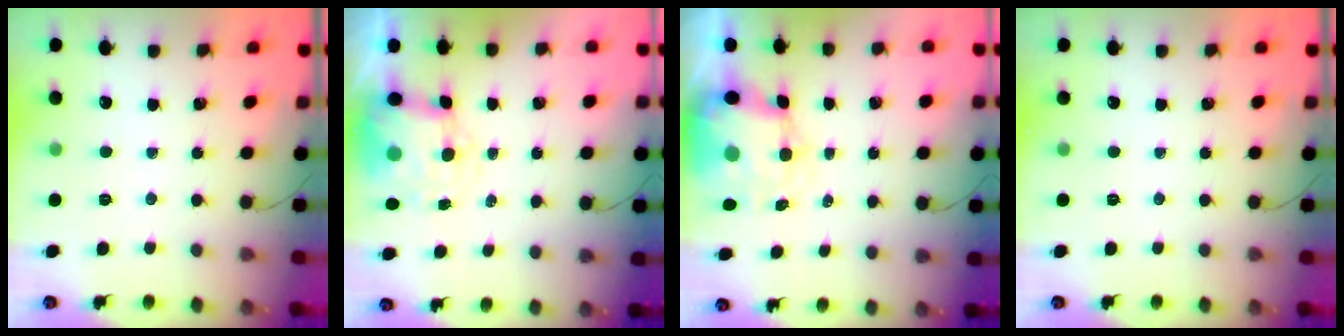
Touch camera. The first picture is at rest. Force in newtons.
{"total": 8.1, "press": 7.9, "slide": 1.9}
{"total": 6.5, "press": 6.2, "slide": 2.0}
{"total": 0.0}